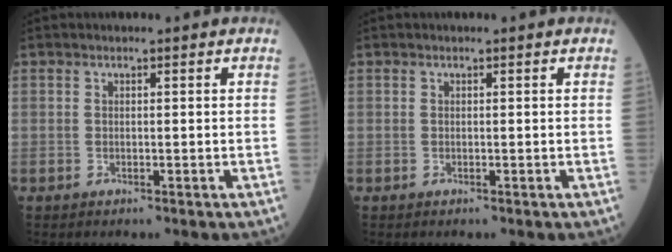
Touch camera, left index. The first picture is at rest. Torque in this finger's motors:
{"motor_torque": [0.00, 0.00, 0.00, 0.00]}